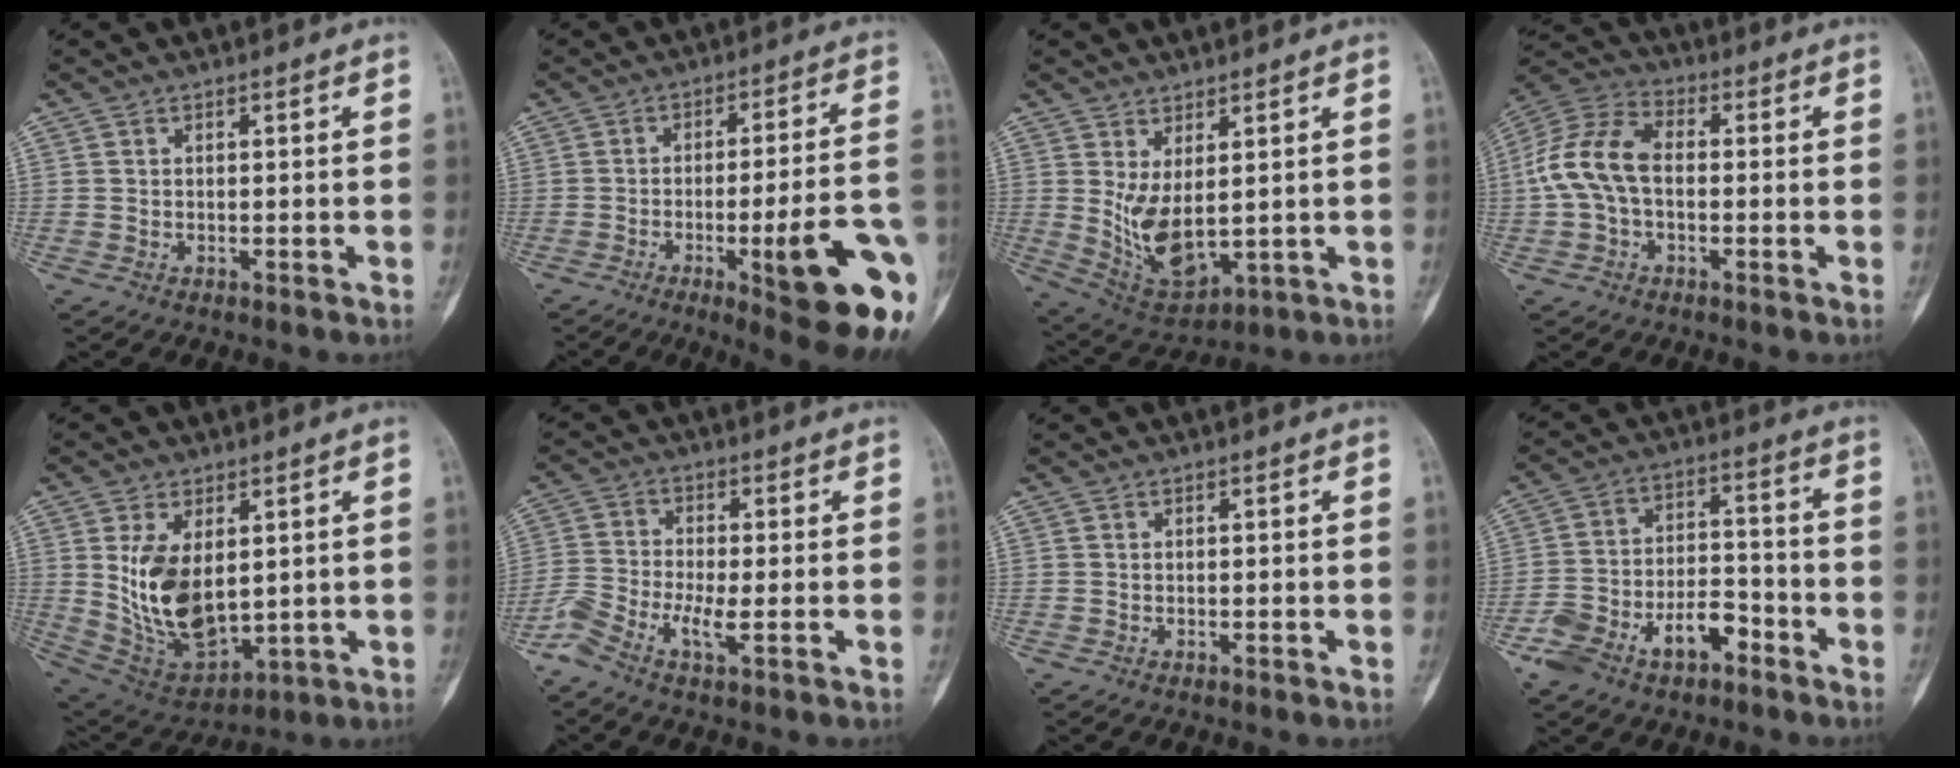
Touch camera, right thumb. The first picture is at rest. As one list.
[{"total": 19.3, "force": [-6.6, 3.4, 17.8], "torque": [-0.194, 0.014, -0.077]}, {"total": 9.5, "force": [1.2, 4.6, 8.2], "torque": [-0.141, -0.023, 0.048]}, {"total": 11.6, "force": [-0.6, 7.4, 9.0], "torque": [-0.185, 0.034, -0.020]}, {"total": 14.3, "force": [2.1, 8.2, 11.5], "torque": [-0.189, -0.017, 0.066]}, {"total": 5.9, "force": [-2.8, 1.3, 5.0], "torque": [-0.124, 0.014, -0.063]}, {"total": 0.0}, {"total": 12.1, "force": [-6.6, 6.4, 7.9], "torque": [-0.137, 0.053, -0.112]}]